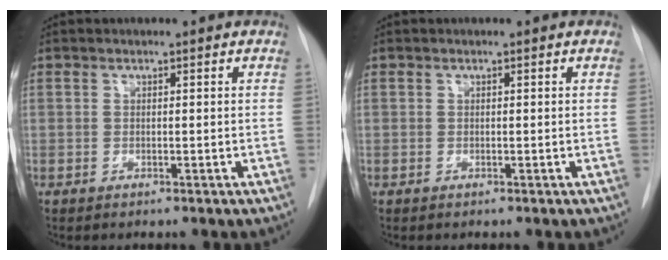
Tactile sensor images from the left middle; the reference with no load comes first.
{"total": 0.0}